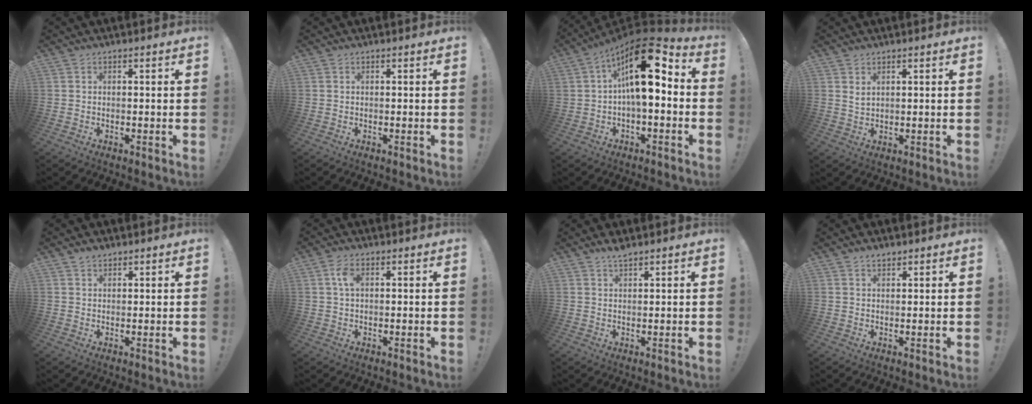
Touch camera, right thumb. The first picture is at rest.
{"total": 0.0}
{"total": 18.7, "force": [4.4, 8.3, 16.1], "torque": [-0.258, -0.012, 0.072]}
{"total": 2.4, "force": [1.5, 1.0, 1.6], "torque": [-0.018, -0.008, 0.026]}
{"total": 1.7, "force": [1.5, 0.8, 0.4], "torque": [-0.003, -0.008, 0.027]}
{"total": 4.1, "force": [1.2, 2.3, 3.2], "torque": [-0.051, 0.001, 0.018]}
{"total": 2.7, "force": [2.3, 0.2, 1.4], "torque": [-0.014, -0.017, 0.037]}
{"total": 1.7, "force": [1.4, 0.7, 0.6], "torque": [-0.007, -0.006, 0.025]}